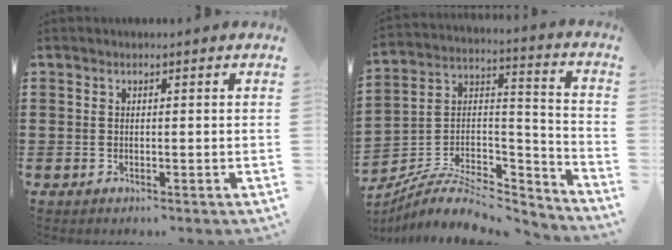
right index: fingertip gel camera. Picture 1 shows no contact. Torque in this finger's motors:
{"motor_torque": [-1.10, -1.04, -1.00, -0.15]}